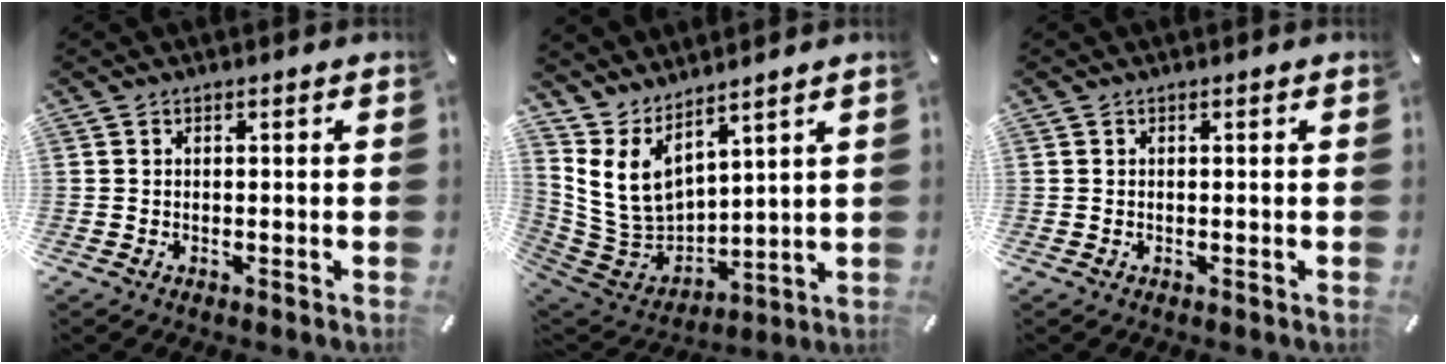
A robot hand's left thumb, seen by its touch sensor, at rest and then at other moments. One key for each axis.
{"total": 10.1, "fx": 6.2, "fy": 6.8, "fz": 4.3, "tx": -0.100, "ty": -0.047, "tz": 0.128}
{"total": 0.0}